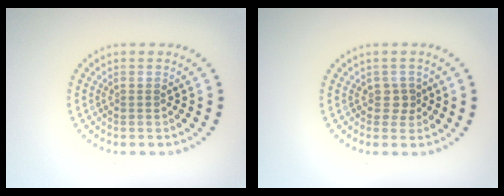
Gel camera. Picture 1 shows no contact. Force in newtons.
{"total": 1.3, "press": 1.1, "slide": 0.7}